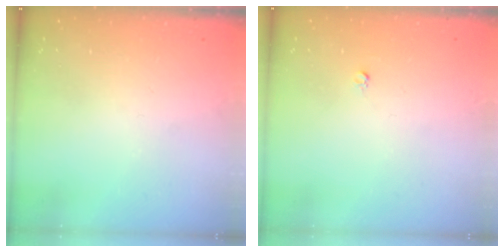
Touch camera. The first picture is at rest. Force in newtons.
{"total": 2.5, "press": 2.5, "slide": 0.2}